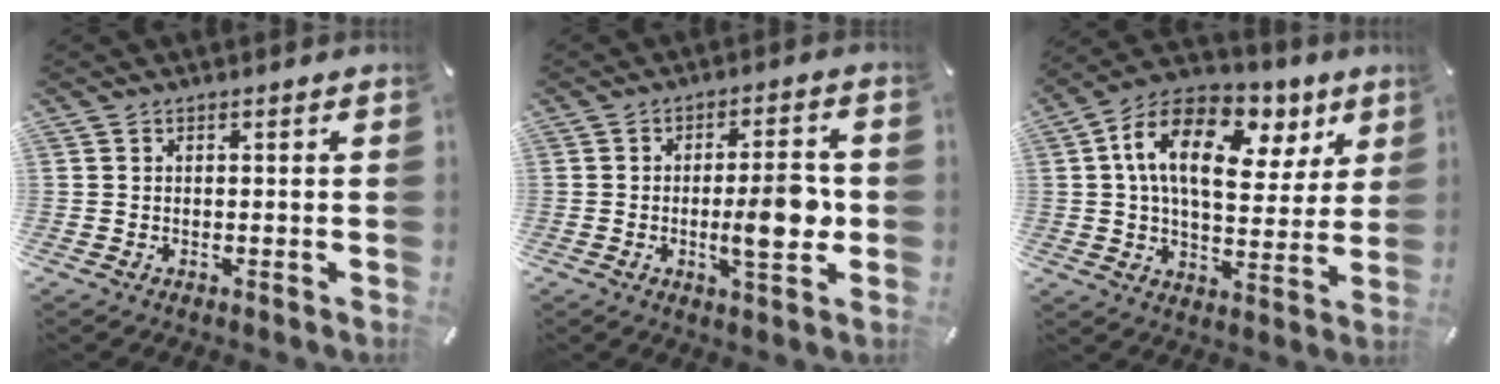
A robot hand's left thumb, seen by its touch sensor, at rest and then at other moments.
{"total": 11.0, "force": [-1.2, 3.6, 10.3], "torque": [-0.140, -0.007, -0.021]}
{"total": 18.4, "force": [7.3, 10.8, 12.9], "torque": [-0.220, -0.023, 0.124]}